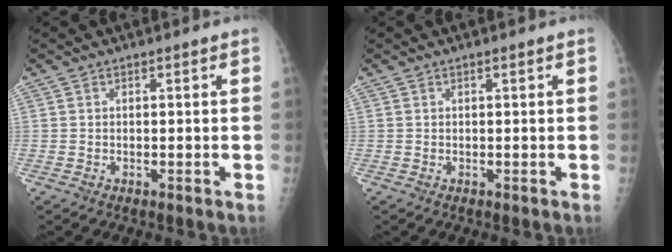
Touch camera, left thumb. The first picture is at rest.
{"total": 0.0}